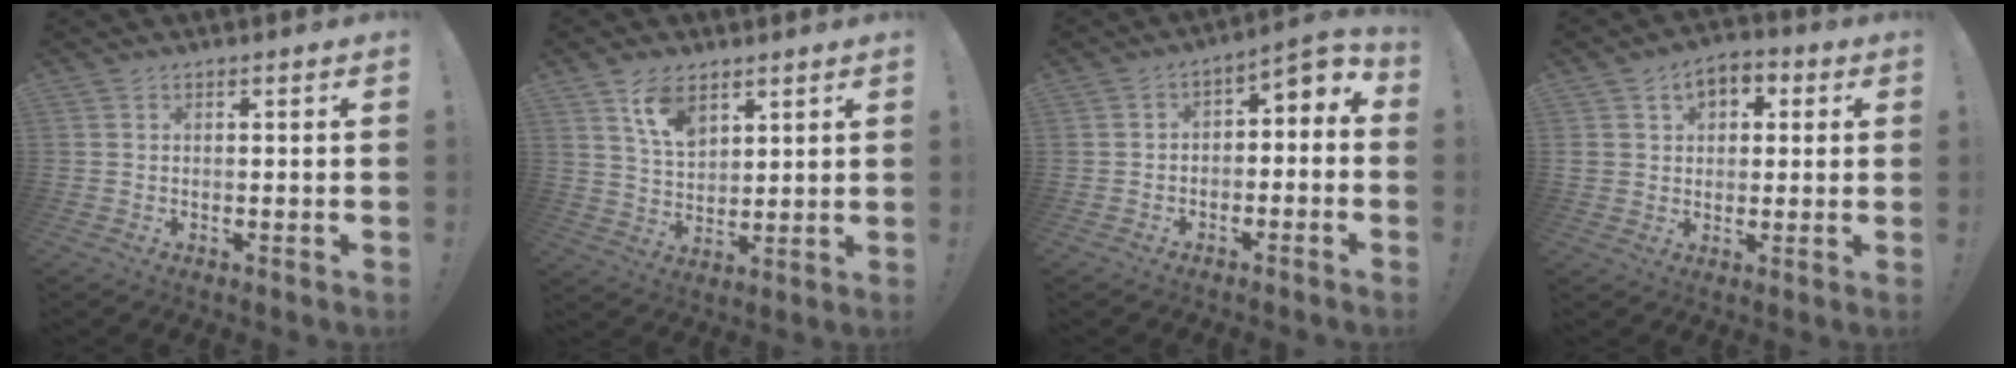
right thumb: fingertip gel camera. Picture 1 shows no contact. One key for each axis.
{"total": 10.0, "fx": 6.4, "fy": 5.8, "fz": 5.2, "tx": -0.097, "ty": -0.023, "tz": 0.123}
{"total": 3.7, "fx": -1.8, "fy": 2.4, "fz": 2.3, "tx": -0.020, "ty": 0.006, "tz": -0.034}
{"total": 7.5, "fx": 2.6, "fy": 6.1, "fz": 3.5, "tx": -0.055, "ty": -0.007, "tz": 0.054}